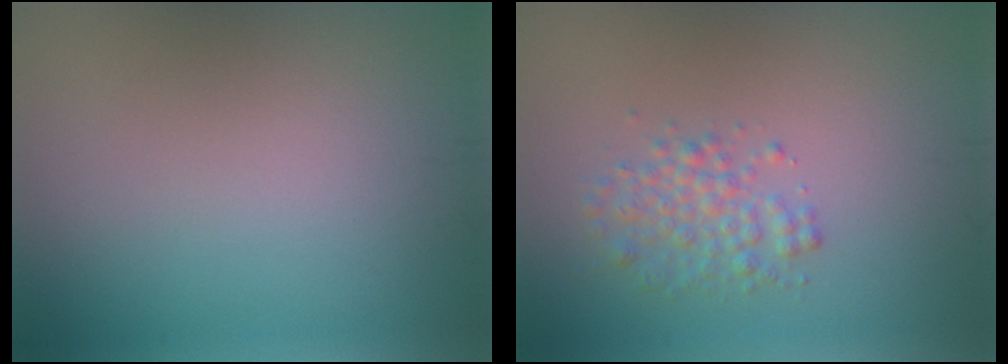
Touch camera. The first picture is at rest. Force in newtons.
{"total": 2.4, "press": 2.4, "slide": 0.1}